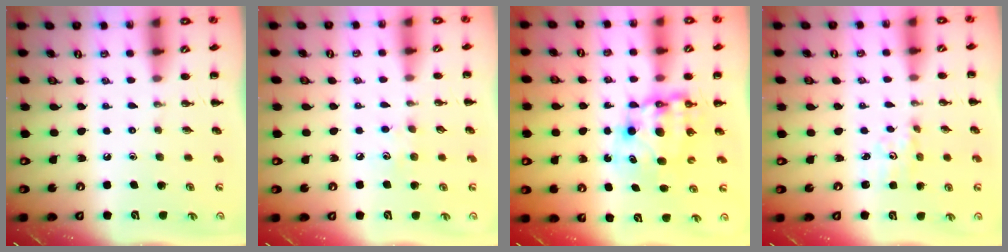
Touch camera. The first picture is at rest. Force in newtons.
{"total": 4.5, "press": 4.3, "slide": 1.3}
{"total": 8.9, "press": 8.6, "slide": 2.3}
{"total": 1.9, "press": 1.8, "slide": 0.6}